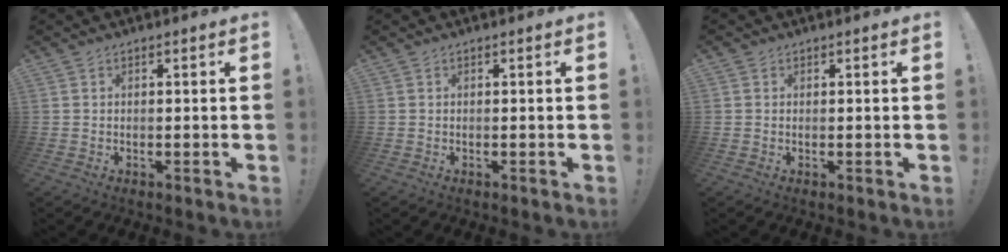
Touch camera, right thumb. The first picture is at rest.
{"total": 0.0}
{"total": 0.5, "force": [0.3, 0.4, -0.1], "torque": [0.007, -0.003, 0.005]}